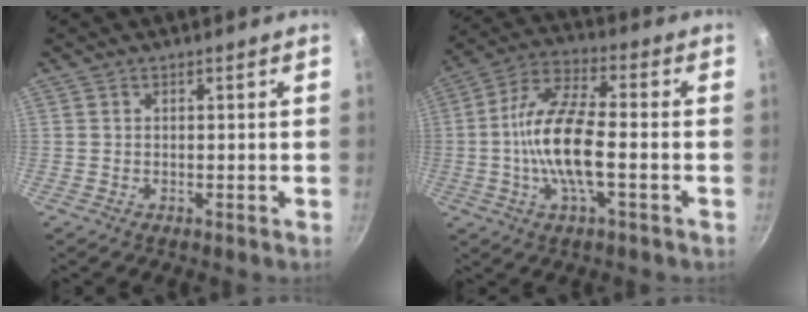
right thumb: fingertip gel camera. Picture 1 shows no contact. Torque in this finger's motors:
{"motor_torque": [2.29, 2.72, 1.61, 0.12, 0.22]}